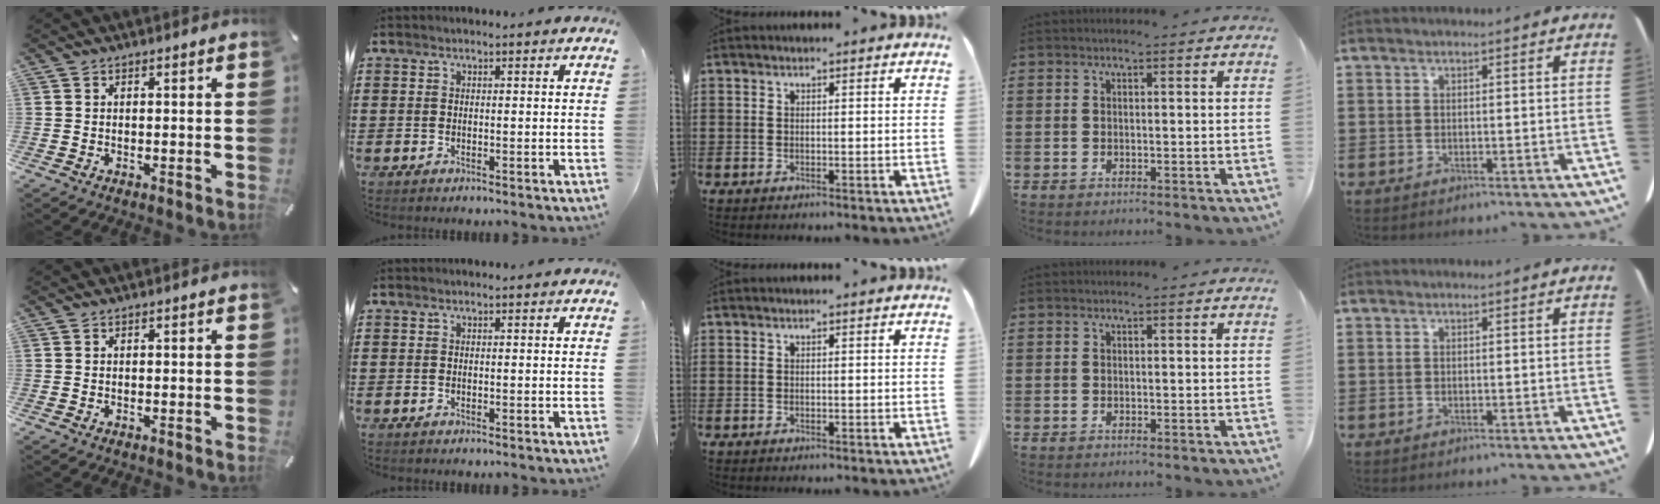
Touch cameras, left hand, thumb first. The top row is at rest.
{}